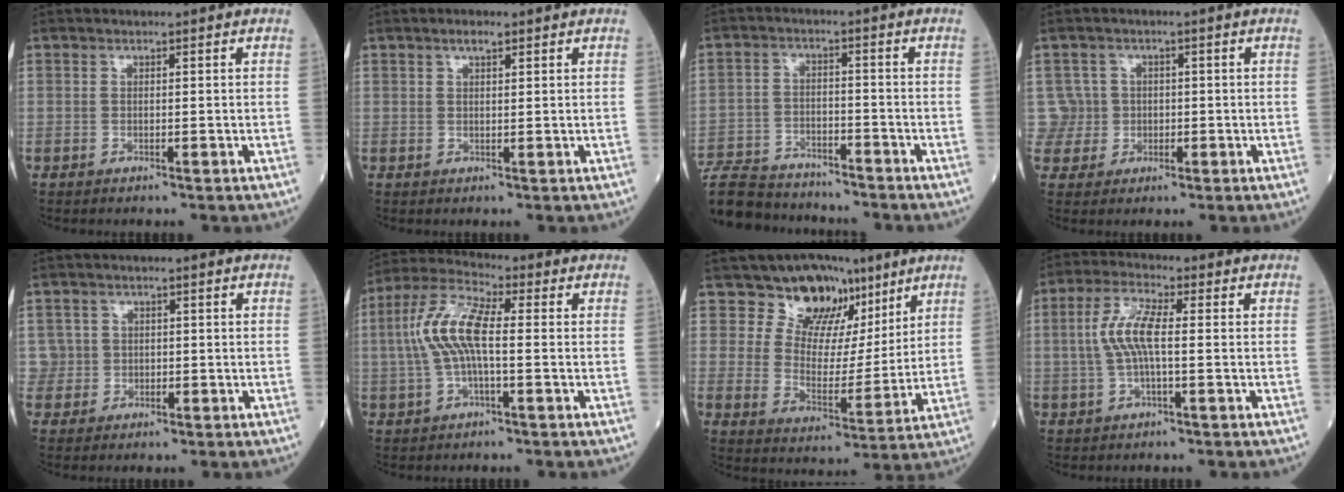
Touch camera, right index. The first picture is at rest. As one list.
[{"total": 1.7, "force": [1.1, 0.5, 1.2], "torque": [-0.023, 0.003, 0.019]}, {"total": 13.7, "force": [-12.8, 3.1, 3.8], "torque": [-0.076, 0.012, -0.205]}, {"total": 4.4, "force": [0.3, 4.3, -0.7], "torque": [0.028, 0.016, 0.007]}, {"total": 3.0, "force": [0.2, 2.9, -0.3], "torque": [0.019, 0.007, 0.004]}, {"total": 9.6, "force": [0.1, 2.4, 9.3], "torque": [-0.207, 0.024, -0.002]}, {"total": 10.2, "force": [7.1, 6.4, 3.5], "torque": [-0.049, 0.004, 0.122]}, {"total": 6.6, "force": [0.2, 1.3, 6.4], "torque": [-0.142, 0.013, 0.002]}]